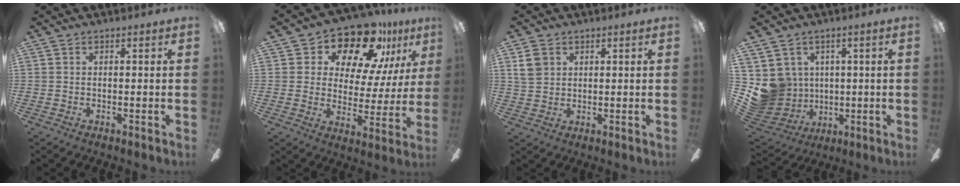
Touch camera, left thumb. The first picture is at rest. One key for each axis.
{"total": 16.7, "fx": 12.5, "fy": 7.7, "fz": 7.9, "tx": -0.134, "ty": -0.082, "tz": 0.217}
{"total": 4.6, "fx": 1.9, "fy": 3.6, "fz": 2.1, "tx": -0.043, "ty": 0.004, "tz": 0.038}
{"total": 9.9, "fx": 0.9, "fy": 9.6, "fz": 2.0, "tx": -0.081, "ty": -0.014, "tz": 0.025}